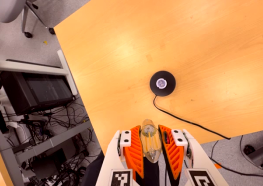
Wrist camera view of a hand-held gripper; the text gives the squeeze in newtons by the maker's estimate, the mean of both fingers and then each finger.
{"total": 21.0, "left": 22.5, "right": 19.6}